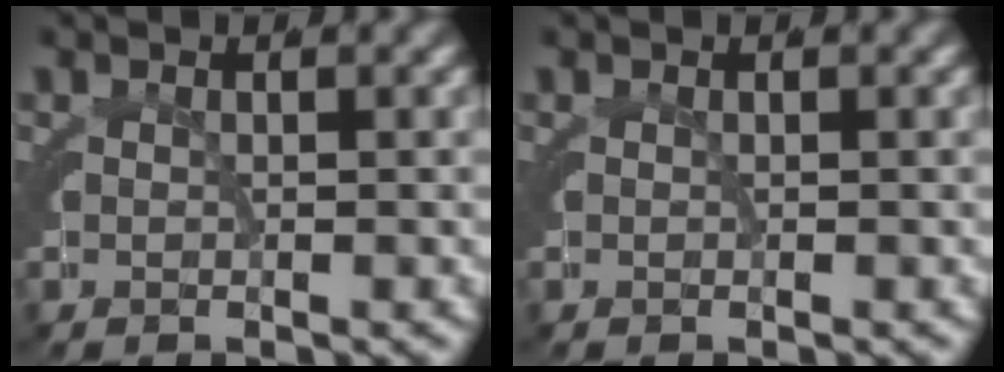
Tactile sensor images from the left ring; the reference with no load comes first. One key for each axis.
{"total": 0.0}